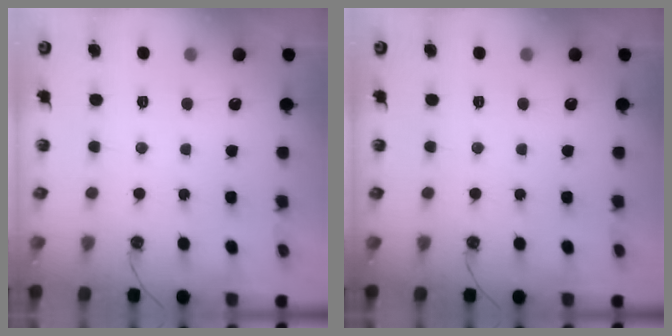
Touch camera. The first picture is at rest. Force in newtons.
{"total": 0.0}